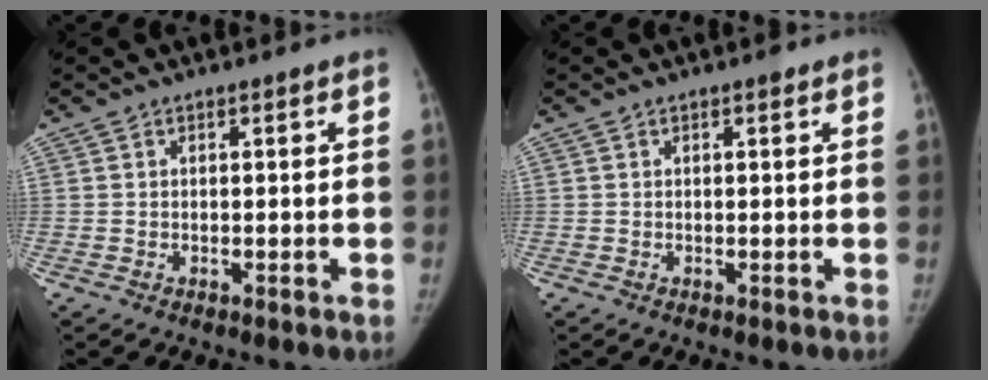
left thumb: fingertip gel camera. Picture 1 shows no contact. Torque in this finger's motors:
{"motor_torque": [-0.19, -0.34, 0.50, -0.35, 0.03]}